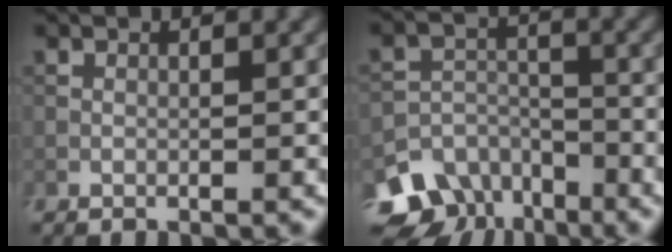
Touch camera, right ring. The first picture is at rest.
{"total": 8.7, "force": [-6.2, 5.8, 2.2], "torque": [-0.028, -0.003, -0.104]}